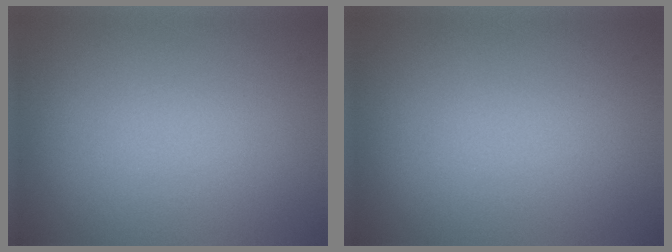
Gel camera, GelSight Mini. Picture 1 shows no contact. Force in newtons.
{"total": 0.0}